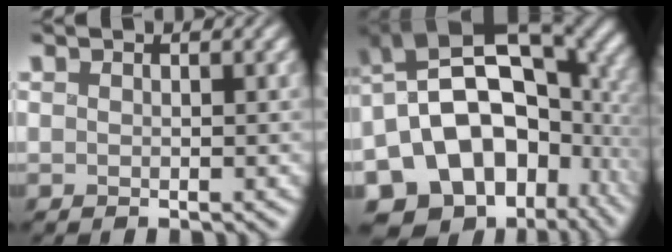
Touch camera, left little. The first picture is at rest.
{"total": 19.9, "force": [-5.0, 14.2, 13.1], "torque": [-0.216, -0.005, -0.056]}